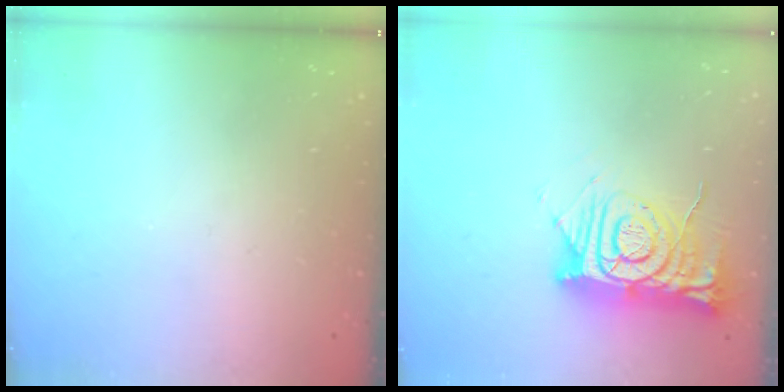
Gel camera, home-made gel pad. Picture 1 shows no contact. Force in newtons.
{"total": 13.6, "press": 13.5, "slide": 1.3}